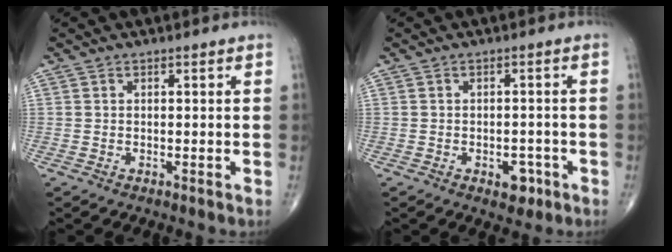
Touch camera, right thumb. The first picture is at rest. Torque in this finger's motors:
{"motor_torque": [-0.09, -0.36, -0.05, -0.09, 0.05]}